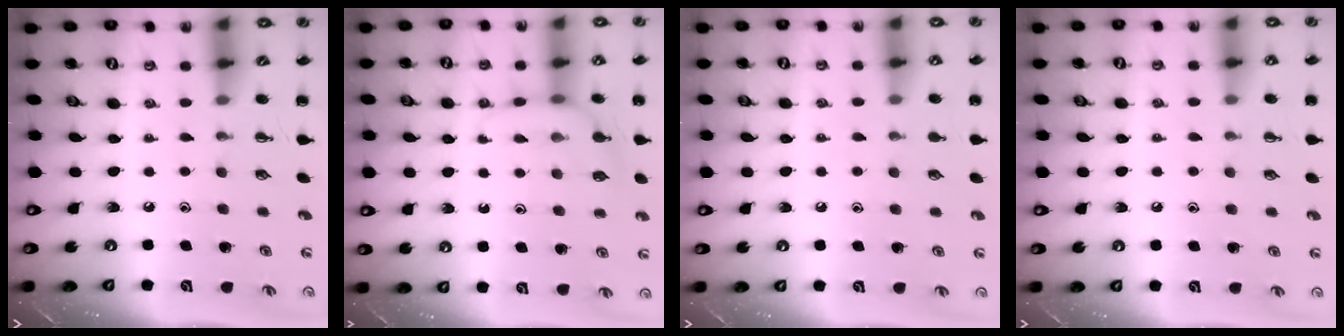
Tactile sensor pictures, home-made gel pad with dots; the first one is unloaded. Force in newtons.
{"total": 7.8, "press": 7.7, "slide": 1.2}
{"total": 6.2, "press": 5.9, "slide": 2.0}
{"total": 6.0, "press": 5.8, "slide": 1.6}